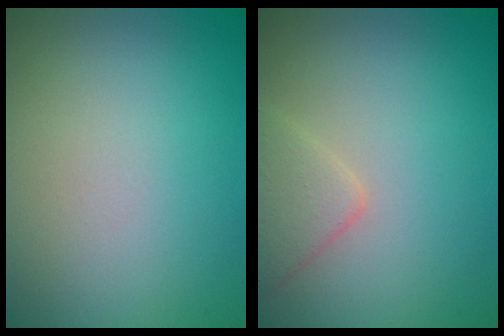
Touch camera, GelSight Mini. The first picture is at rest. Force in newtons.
{"total": 2.2, "press": 2.2, "slide": 0.2}